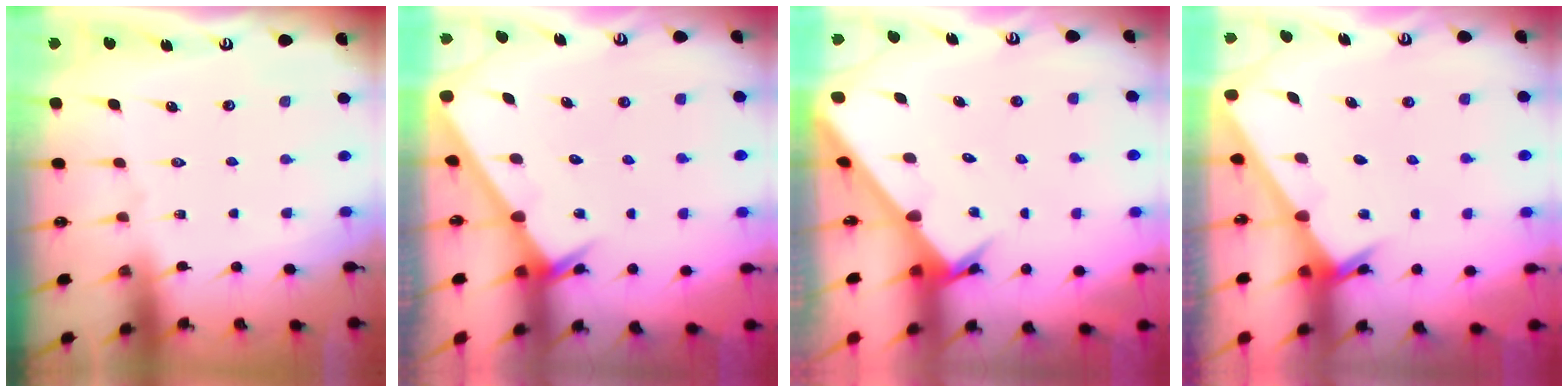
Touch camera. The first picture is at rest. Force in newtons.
{"total": 2.7, "press": 2.7, "slide": 0.0}
{"total": 2.8, "press": 2.8, "slide": 0.3}
{"total": 2.5, "press": 2.5, "slide": 0.2}